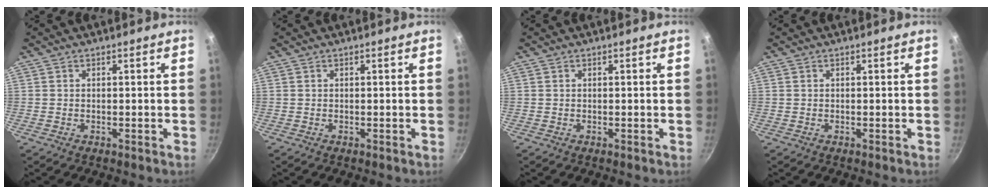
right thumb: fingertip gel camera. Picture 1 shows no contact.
{"total": 0.0}
{"total": 0.0}
{"total": 0.0}